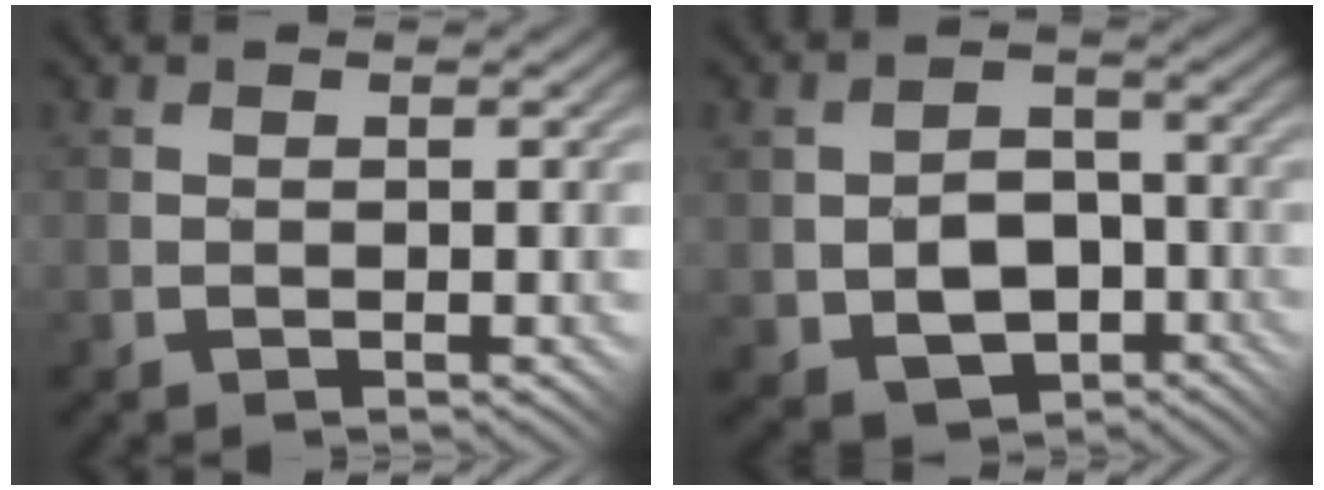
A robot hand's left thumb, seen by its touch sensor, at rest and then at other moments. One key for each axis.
{"total": 8.1, "fx": -2.2, "fy": 5.9, "fz": 5.1, "tx": -0.112, "ty": -0.019, "tz": -0.040}